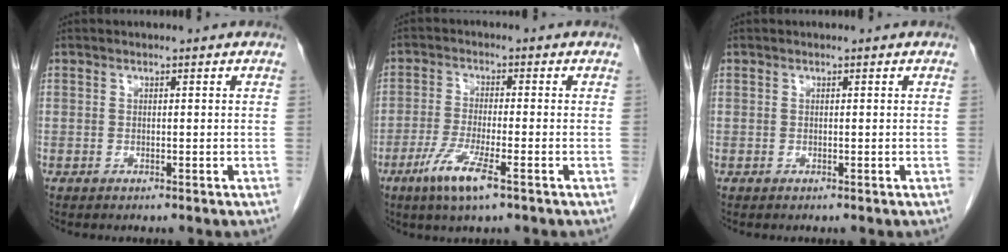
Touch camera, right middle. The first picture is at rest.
{"total": 6.0, "force": [-3.3, 0.3, 5.0], "torque": [-0.106, -0.014, -0.063]}
{"total": 0.0}